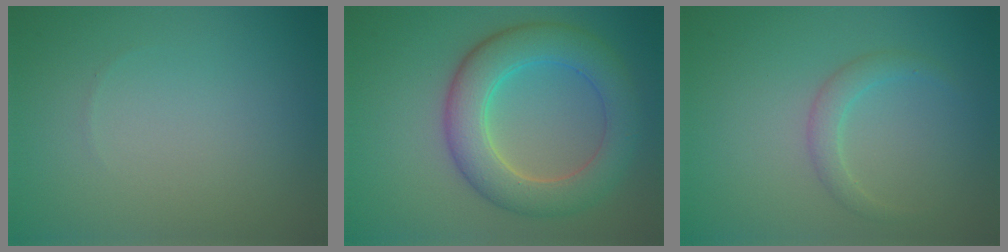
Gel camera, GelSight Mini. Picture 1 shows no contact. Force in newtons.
{"total": 6.8, "press": 6.8, "slide": 0.2}
{"total": 1.7, "press": 1.7, "slide": 0.2}